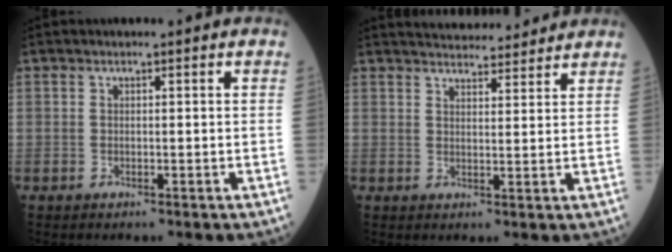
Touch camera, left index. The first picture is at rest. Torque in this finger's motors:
{"motor_torque": [0.18, -0.24, 0.05, 0.01]}